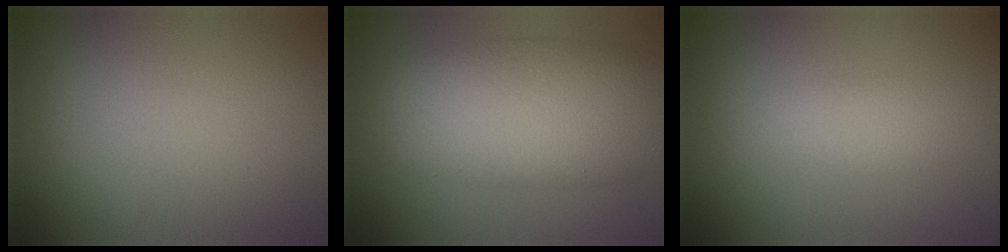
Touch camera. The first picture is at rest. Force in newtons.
{"total": 10.2, "press": 10.2, "slide": 0.4}
{"total": 2.2, "press": 2.2, "slide": 0.0}